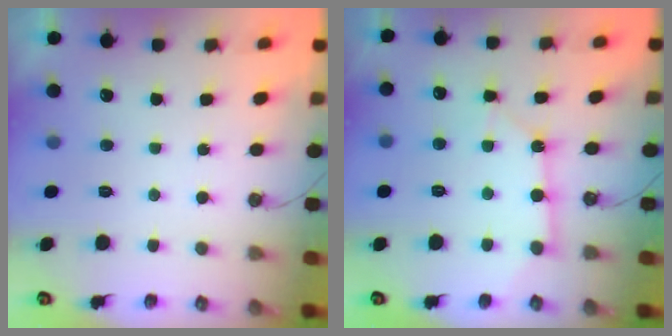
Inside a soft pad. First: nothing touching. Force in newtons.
{"total": 7.3, "press": 7.3, "slide": 0.7}